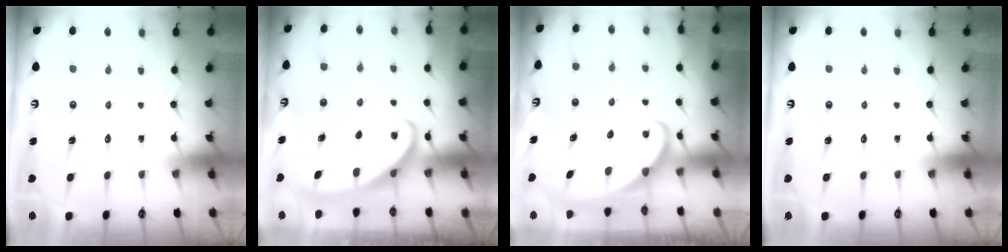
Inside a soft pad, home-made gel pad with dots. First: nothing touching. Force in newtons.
{"total": 2.9, "press": 2.8, "slide": 0.4}
{"total": 2.0, "press": 2.0, "slide": 0.1}
{"total": 0.0}